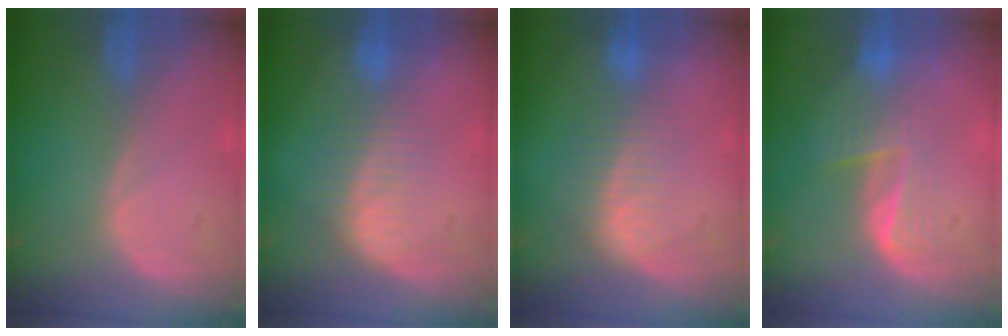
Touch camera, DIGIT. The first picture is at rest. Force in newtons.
{"total": 7.3, "press": 6.2, "slide": 3.8}
{"total": 7.2, "press": 6.2, "slide": 3.8}
{"total": 6.4, "press": 6.2, "slide": 1.9}